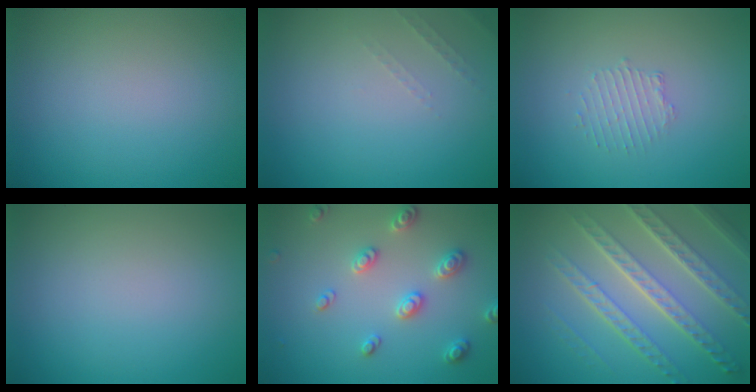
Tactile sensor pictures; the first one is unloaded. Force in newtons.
{"total": 0.9, "press": 0.9, "slide": 0.3}
{"total": 1.3, "press": 0.7, "slide": 1.1}
{"total": 0.0}
{"total": 2.7, "press": 2.7, "slide": 0.4}
{"total": 7.1, "press": 5.0, "slide": 5.0}